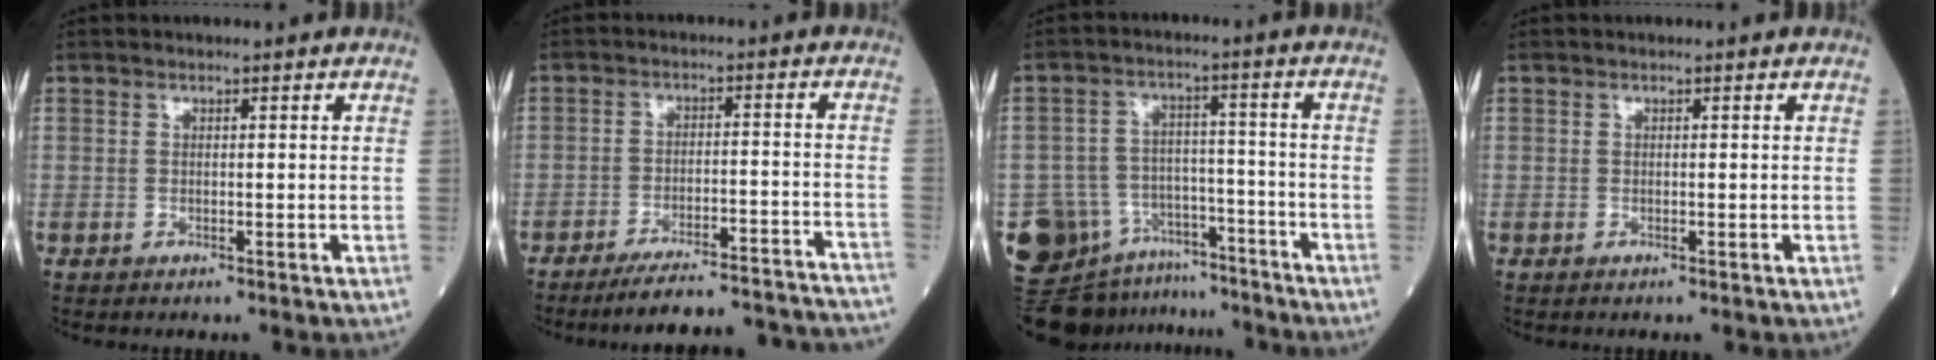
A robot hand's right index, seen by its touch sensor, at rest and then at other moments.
{"total": 20.5, "force": [-19.4, 0.9, 6.4], "torque": [-0.054, -0.003, -0.250]}
{"total": 12.4, "force": [-10.3, 6.7, 1.8], "torque": [-0.041, 0.052, -0.154]}
{"total": 0.0}